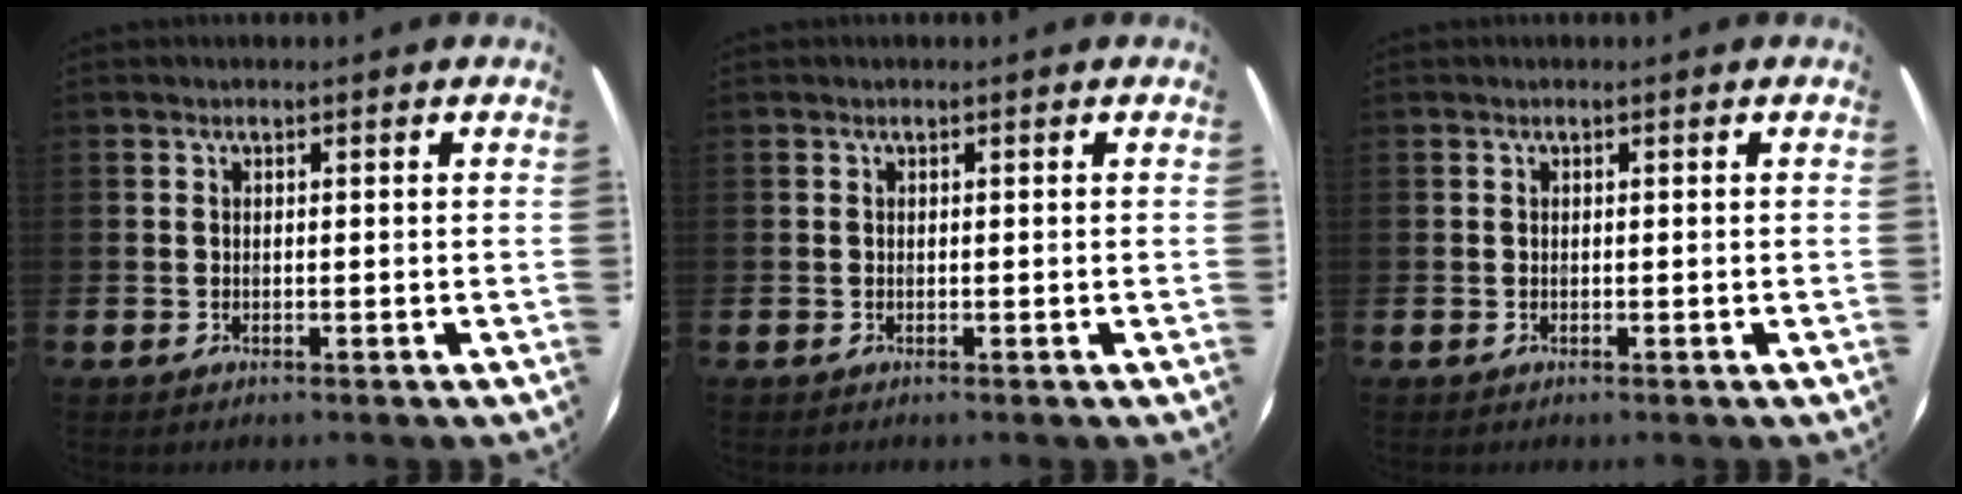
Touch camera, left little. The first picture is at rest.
{"total": 0.0}
{"total": 0.0}